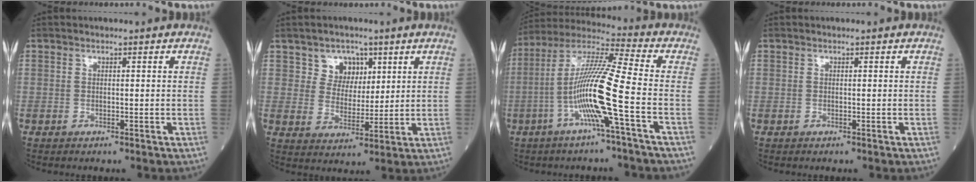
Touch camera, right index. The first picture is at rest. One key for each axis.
{"total": 5.4, "fx": 2.9, "fy": 4.3, "fz": 1.6, "tx": -0.023, "ty": 0.007, "tz": 0.054}
{"total": 13.3, "fx": -3.9, "fy": -1.1, "fz": 12.7, "tx": -0.251, "ty": 0.006, "tz": -0.084}
{"total": 0.0}